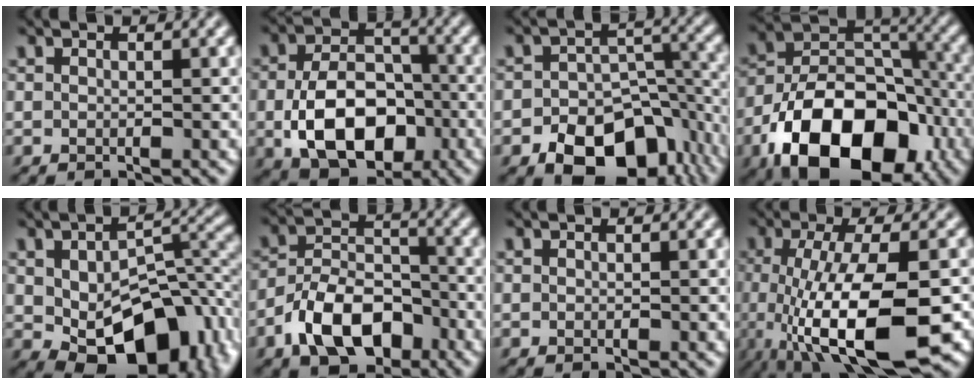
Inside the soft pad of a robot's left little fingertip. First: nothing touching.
{"total": 9.6, "force": [-2.4, 6.4, 6.8], "torque": [-0.132, -0.011, -0.032]}
{"total": 11.8, "force": [-6.3, 7.5, 6.7], "torque": [-0.096, -0.014, -0.092]}
{"total": 14.5, "force": [-7.3, 8.6, 9.1], "torque": [-0.166, -0.010, -0.125]}
{"total": 12.7, "force": [-3.3, 7.4, 9.8], "torque": [-0.145, -0.014, -0.041]}
{"total": 7.8, "force": [-4.4, 4.5, 4.7], "torque": [-0.082, 0.005, -0.086]}
{"total": 0.0}
{"total": 11.6, "force": [-3.8, 3.6, 10.3], "torque": [-0.190, -0.018, -0.062]}